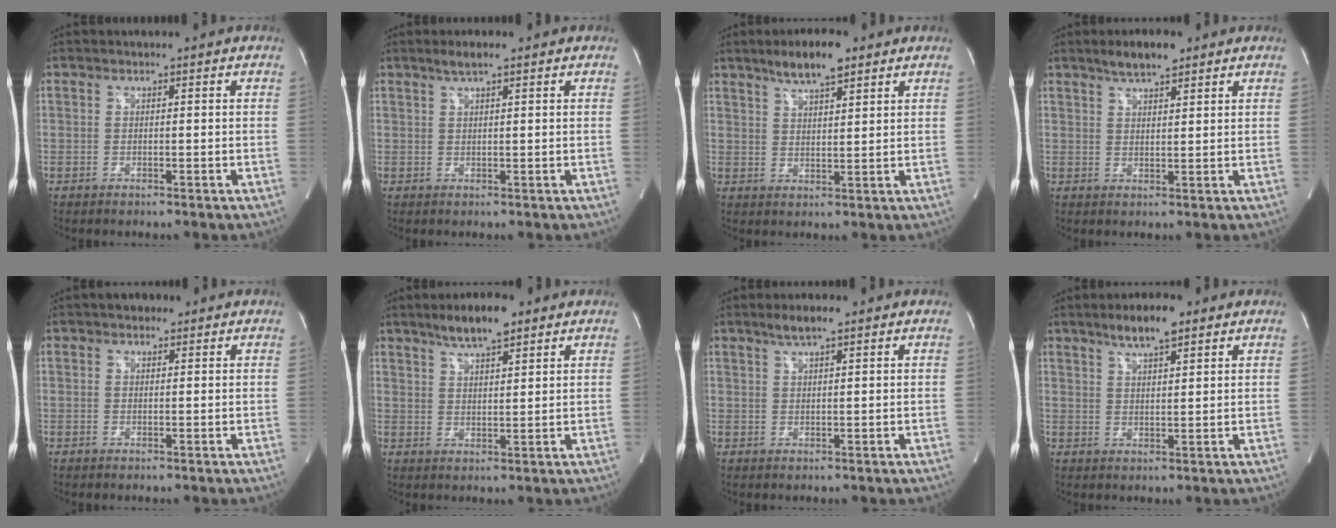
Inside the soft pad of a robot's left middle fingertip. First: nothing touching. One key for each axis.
{"total": 2.4, "fx": 1.7, "fy": 0.2, "fz": 1.6, "tx": -0.037, "ty": 0.006, "tz": 0.032}
{"total": 6.9, "fx": 4.9, "fy": 1.4, "fz": 4.7, "tx": -0.089, "ty": 0.008, "tz": 0.085}
{"total": 5.0, "fx": 3.7, "fy": 1.2, "fz": 3.2, "tx": -0.060, "ty": 0.010, "tz": 0.063}
{"total": 2.2, "fx": 1.5, "fy": 1.3, "fz": 0.9, "tx": -0.017, "ty": 0.014, "tz": 0.019}
{"total": 7.1, "fx": 5.1, "fy": 1.5, "fz": 4.7, "tx": -0.088, "ty": 0.008, "tz": 0.088}
{"total": 3.4, "fx": 2.4, "fy": 0.4, "fz": 2.4, "tx": -0.050, "ty": 0.007, "tz": 0.045}
{"total": 6.0, "fx": 4.1, "fy": 1.1, "fz": 4.1, "tx": -0.078, "ty": 0.007, "tz": 0.071}